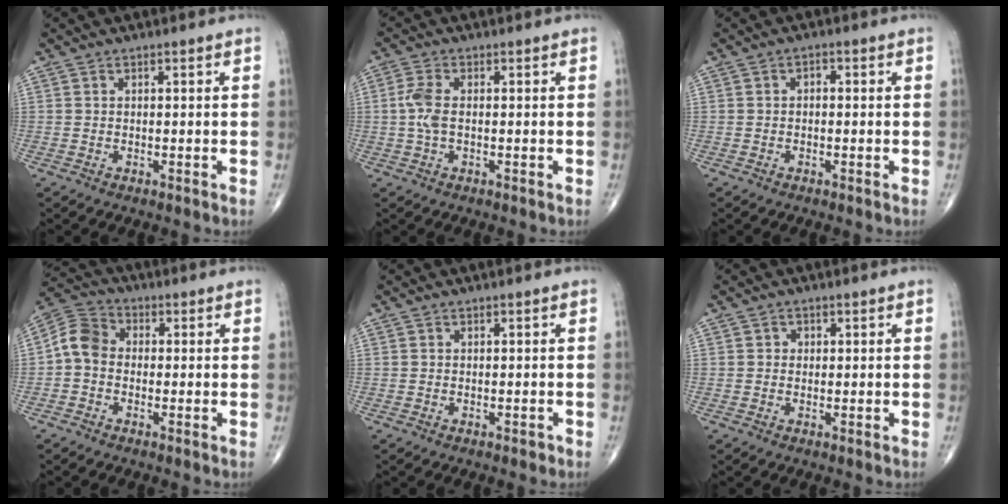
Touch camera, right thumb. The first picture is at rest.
{"total": 4.1, "force": [-0.1, 1.9, 3.7], "torque": [-0.099, 0.004, -0.006]}
{"total": 1.2, "force": [-0.1, 0.8, 0.9], "torque": [-0.005, 0.006, -0.007]}
{"total": 6.5, "force": [-0.7, 5.1, 4.0], "torque": [-0.062, 0.022, -0.031]}
{"total": 0.5, "force": [-0.3, 0.3, 0.2], "torque": [-0.001, 0.000, -0.005]}
{"total": 1.2, "force": [0.2, 1.2, 0.4], "torque": [0.001, 0.002, 0.001]}